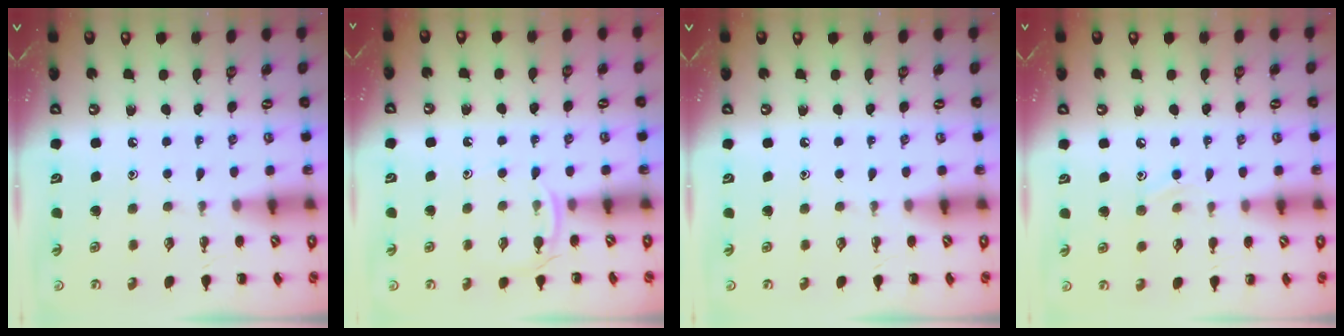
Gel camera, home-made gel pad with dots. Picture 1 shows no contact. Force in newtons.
{"total": 4.5, "press": 4.3, "slide": 1.3}
{"total": 0.0}
{"total": 6.5, "press": 6.2, "slide": 1.9}